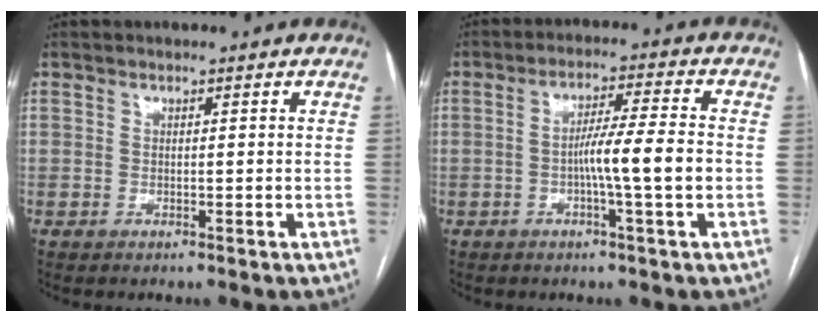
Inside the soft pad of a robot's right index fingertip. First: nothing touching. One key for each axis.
{"total": 7.2, "fx": -1.5, "fy": -0.6, "fz": 7.0, "tx": -0.119, "ty": 0.004, "tz": -0.025}